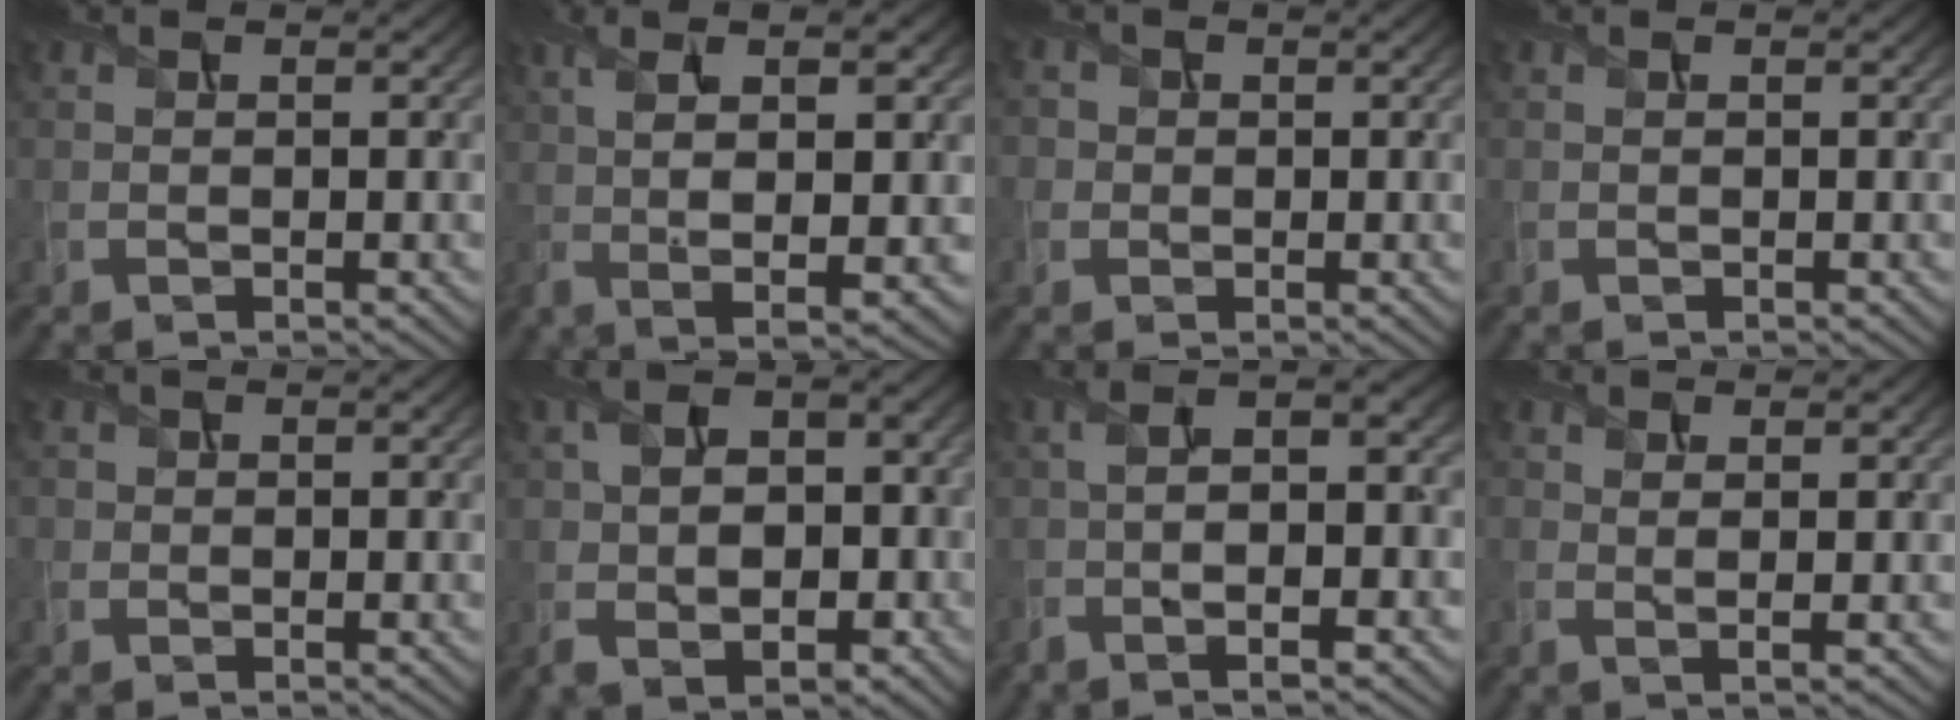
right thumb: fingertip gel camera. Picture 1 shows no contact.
{"total": 9.3, "force": [1.5, 2.5, 8.8], "torque": [-0.176, -0.002, 0.036]}
{"total": 2.0, "force": [0.1, 2.0, 0.3], "torque": [-0.008, 0.003, -0.012]}
{"total": 0.0}
{"total": 1.0, "force": [-0.2, 1.0, 0.1], "torque": [0.003, -0.003, -0.007]}
{"total": 8.6, "force": [-1.3, 5.6, 6.3], "torque": [-0.135, -0.023, -0.010]}
{"total": 8.4, "force": [-2.1, 2.6, 7.7], "torque": [-0.132, 0.000, -0.035]}
{"total": 1.6, "force": [0.4, 0.3, 1.6], "torque": [-0.035, 0.000, 0.006]}